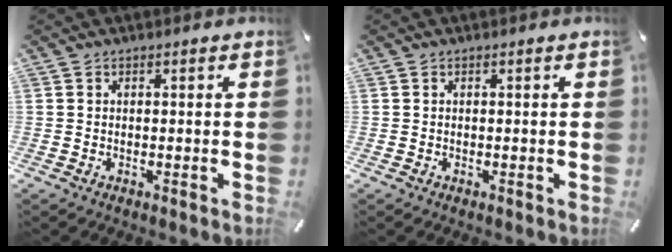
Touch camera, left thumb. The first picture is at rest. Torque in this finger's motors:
{"motor_torque": [0.00, 0.00, 0.00, 0.00, 0.00]}